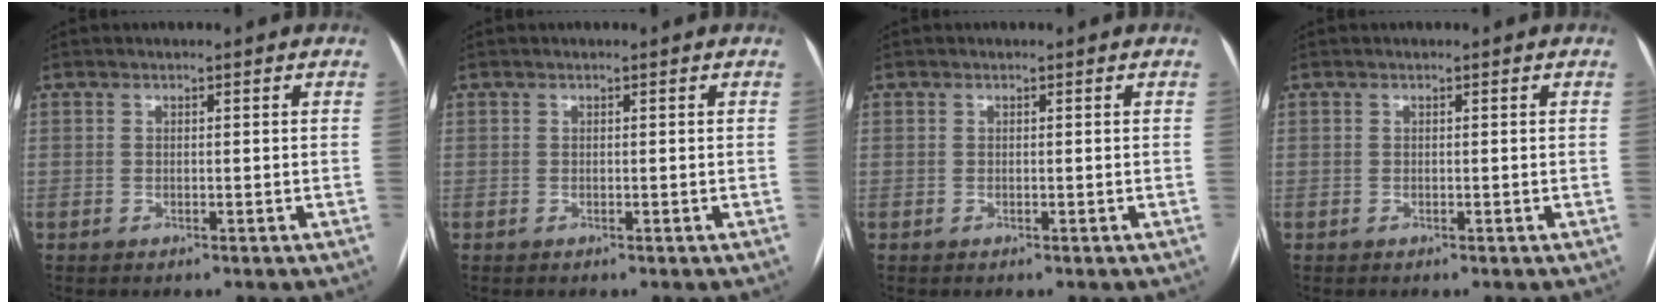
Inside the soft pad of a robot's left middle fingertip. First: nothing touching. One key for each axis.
{"total": 0.0}
{"total": 0.0}
{"total": 0.0}